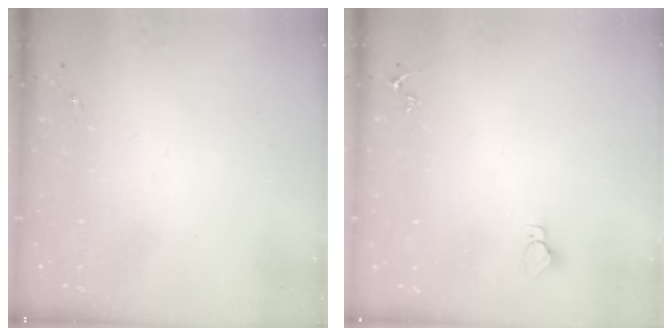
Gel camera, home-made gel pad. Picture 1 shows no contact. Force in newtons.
{"total": 2.9, "press": 2.9, "slide": 0.1}